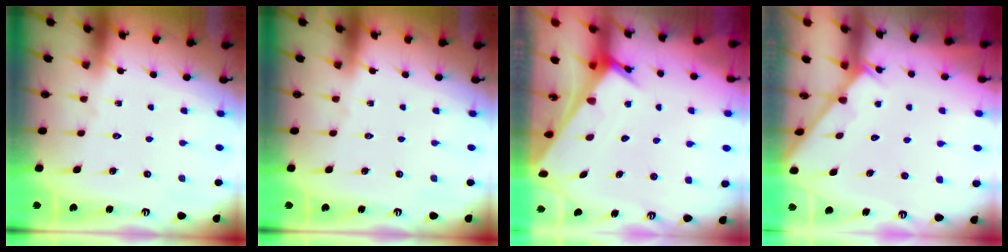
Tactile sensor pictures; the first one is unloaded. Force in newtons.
{"total": 0.0}
{"total": 3.3, "press": 3.3, "slide": 0.3}
{"total": 2.0, "press": 2.0, "slide": 0.1}